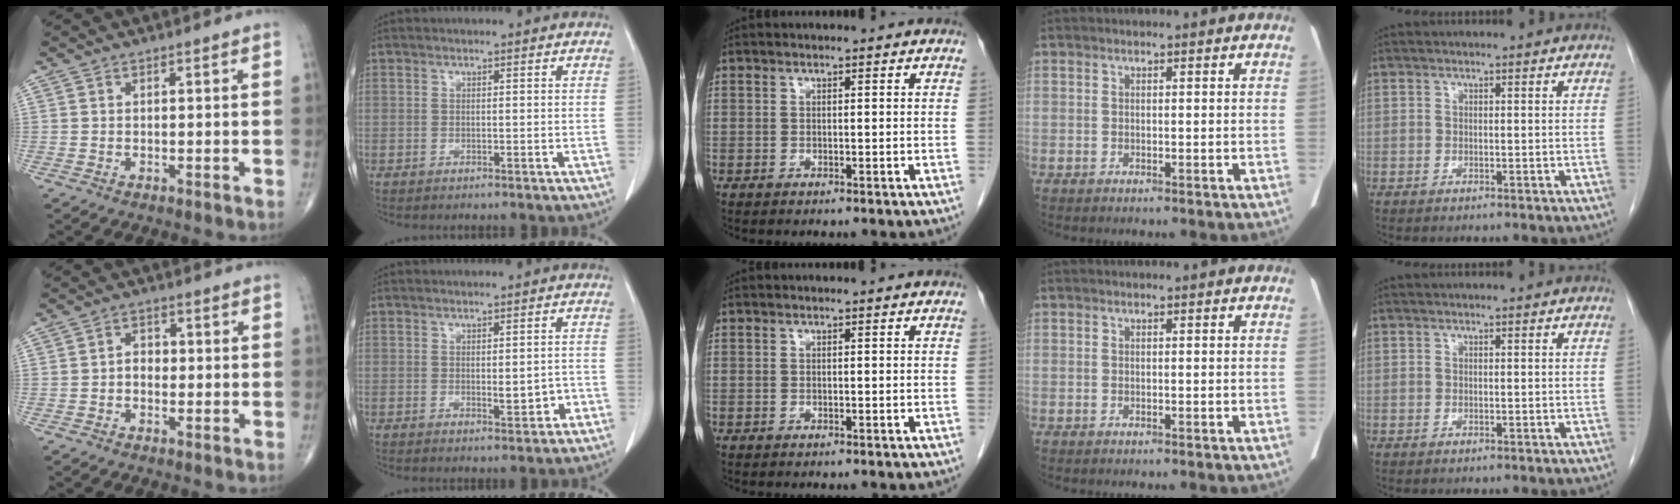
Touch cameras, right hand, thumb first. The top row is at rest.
{"thumb": {"total": 3.0, "force": [-0.3, 2.3, 1.9], "torque": [-0.017, 0.012, -0.012]}, "index": {"total": 3.0, "force": [-0.9, 1.2, 2.6], "torque": [-0.034, 0.000, -0.007]}}